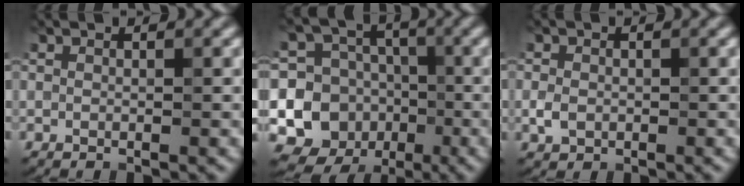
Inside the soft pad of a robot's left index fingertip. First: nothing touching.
{"total": 11.2, "force": [-2.3, 10.7, 2.6], "torque": [-0.060, 0.004, -0.050]}
{"total": 1.6, "force": [-0.3, 1.3, 0.9], "torque": [-0.018, -0.002, -0.009]}